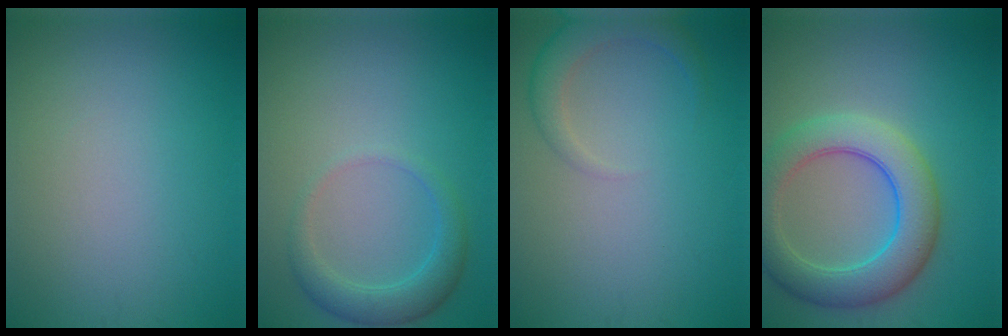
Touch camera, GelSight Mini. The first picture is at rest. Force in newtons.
{"total": 2.9, "press": 2.9, "slide": 0.1}
{"total": 2.8, "press": 2.8, "slide": 0.3}
{"total": 6.7, "press": 6.7, "slide": 0.4}